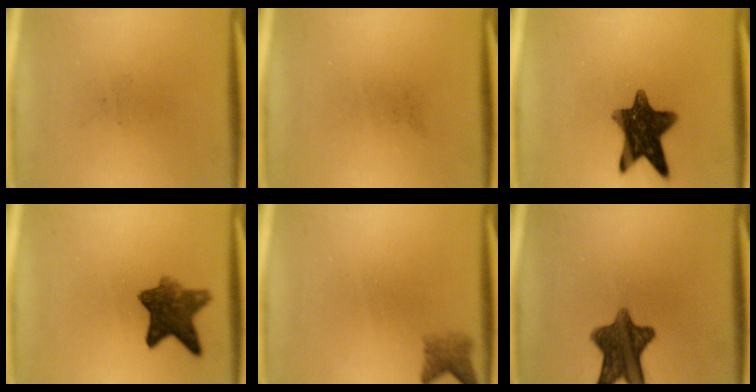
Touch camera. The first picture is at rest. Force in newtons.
{"total": 0.0}
{"total": 11.9}
{"total": 8.1}
{"total": 2.4}
{"total": 10.4}